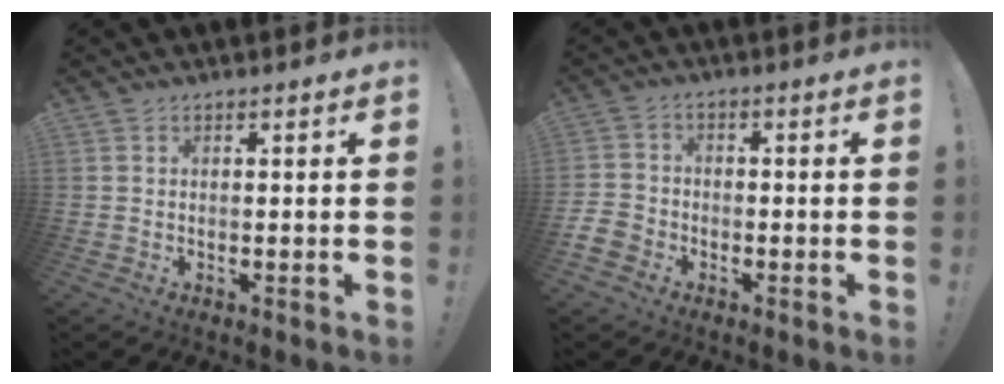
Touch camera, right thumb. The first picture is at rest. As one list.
[{"total": 5.6, "force": [-3.3, 4.1, 2.0], "torque": [-0.057, 0.020, -0.062]}]